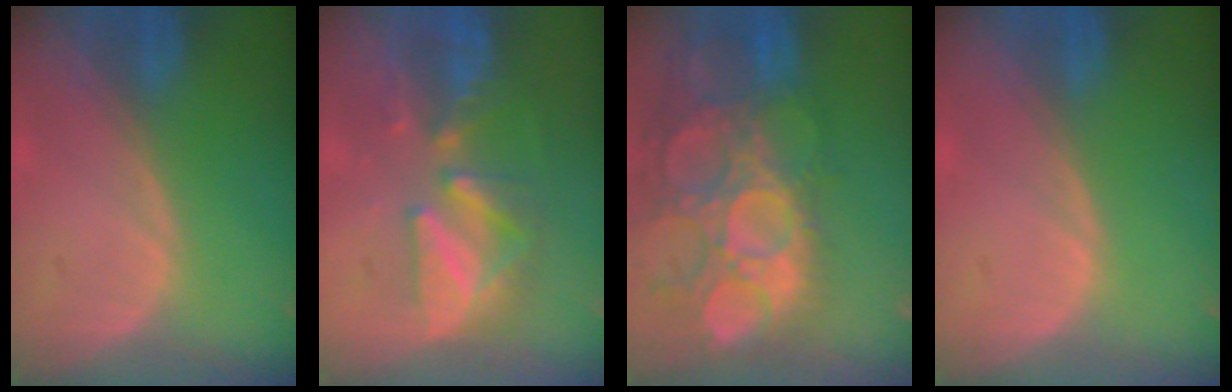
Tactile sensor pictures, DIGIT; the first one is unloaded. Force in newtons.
{"total": 7.9, "press": 7.8, "slide": 1.4}
{"total": 15.1, "press": 12.6, "slide": 8.4}
{"total": 0.0}